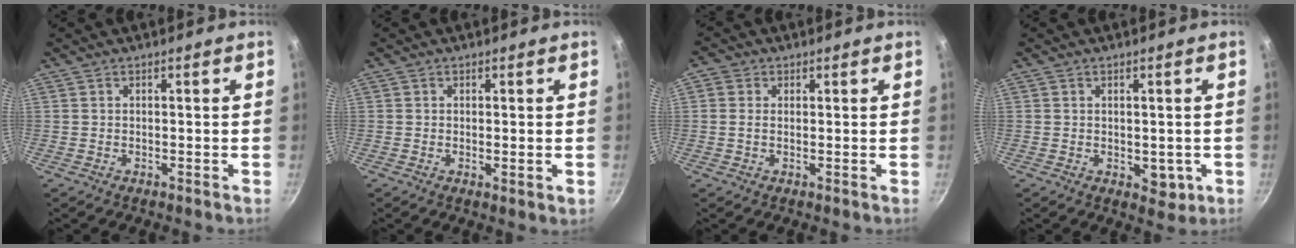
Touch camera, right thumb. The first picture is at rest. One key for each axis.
{"total": 1.3, "fx": 0.1, "fy": 0.5, "fz": 1.2, "tx": -0.020, "ty": -0.008, "tz": -0.001}
{"total": 4.3, "fx": 0.0, "fy": 2.4, "fz": 3.5, "tx": -0.082, "ty": 0.009, "tz": -0.009}
{"total": 3.9, "fx": -0.6, "fy": 2.7, "fz": 2.8, "tx": -0.022, "ty": -0.002, "tz": -0.004}